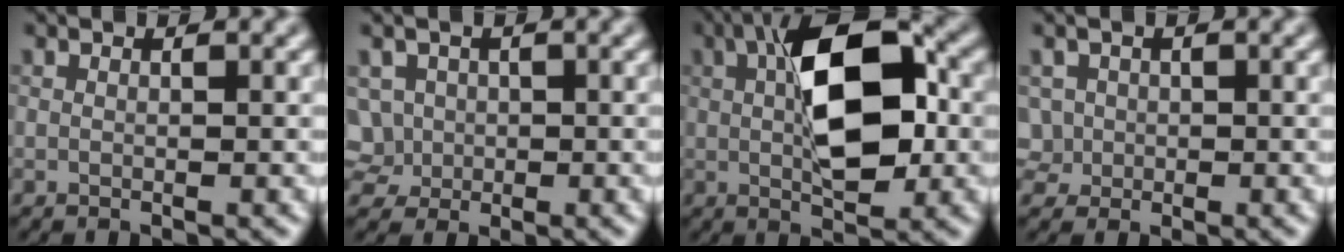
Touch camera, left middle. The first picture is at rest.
{"total": 2.3, "force": [-0.3, 2.2, 0.4], "torque": [-0.027, 0.009, 0.014]}
{"total": 8.4, "force": [0.9, 3.5, 7.6], "torque": [-0.132, 0.019, 0.020]}
{"total": 1.1, "force": [-0.4, 0.9, -0.4], "torque": [-0.008, 0.003, 0.010]}